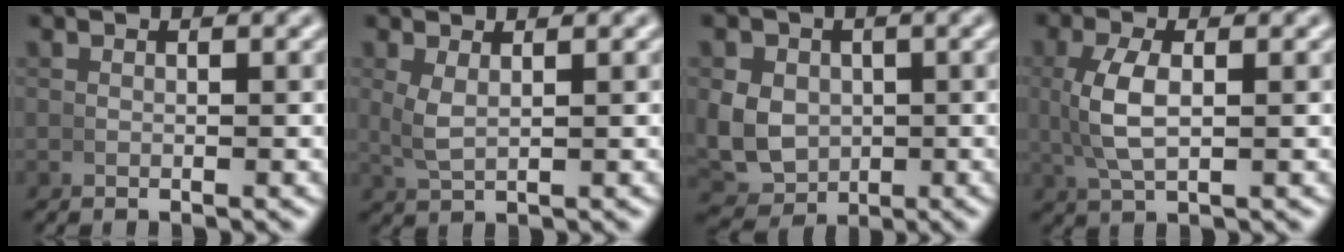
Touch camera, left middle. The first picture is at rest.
{"total": 1.9, "force": [0.8, 0.6, 1.7], "torque": [-0.039, -0.003, 0.024]}
{"total": 7.2, "force": [-0.9, 6.3, 3.4], "torque": [-0.092, -0.040, 0.005]}
{"total": 3.8, "force": [0.4, 1.4, 3.5], "torque": [-0.081, 0.002, 0.015]}